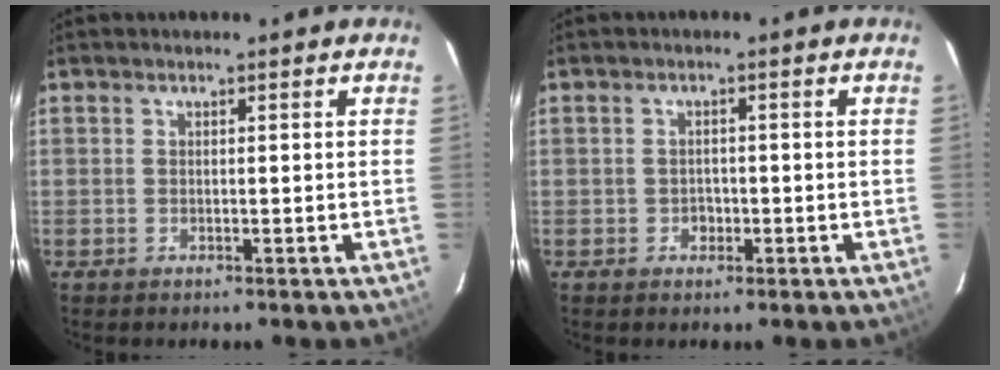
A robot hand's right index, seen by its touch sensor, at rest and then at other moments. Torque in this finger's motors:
{"motor_torque": [0.01, 0.06, 0.03, 0.00]}